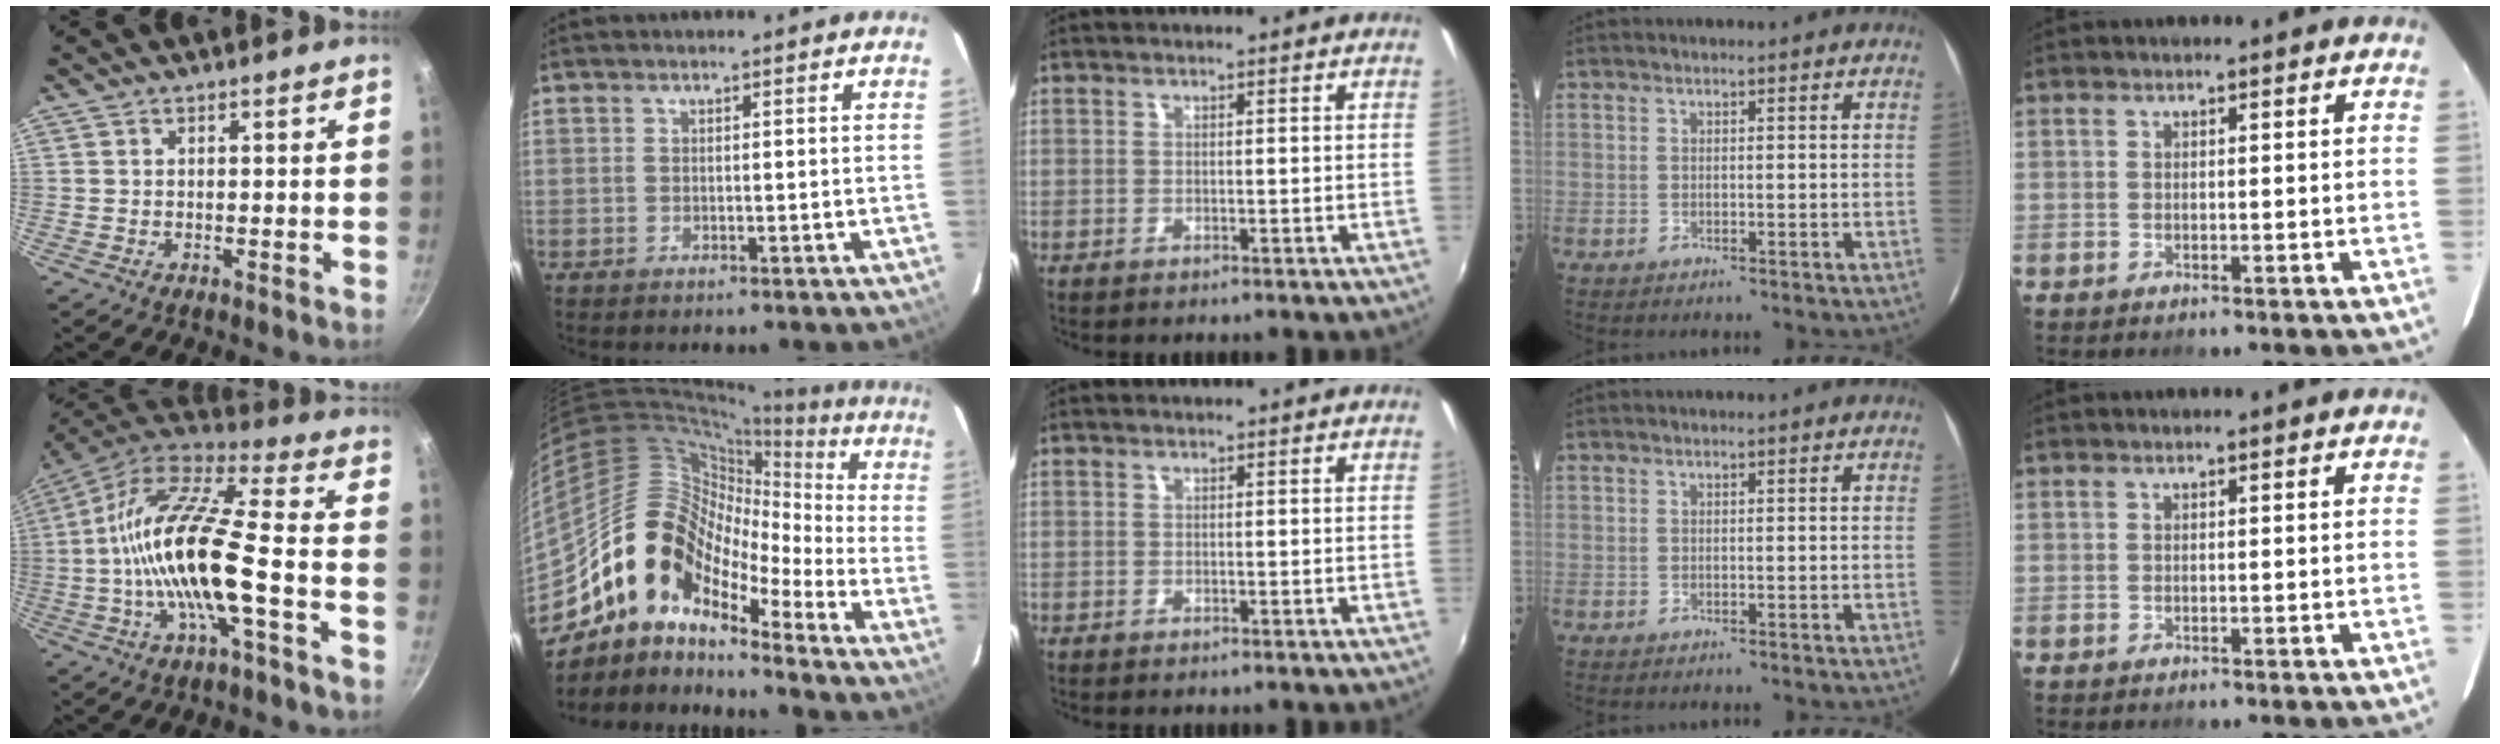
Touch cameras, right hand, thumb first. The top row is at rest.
{"thumb": {"total": 19.5, "force": [-3.9, 5.2, 18.4], "torque": [-0.342, 0.039, -0.089]}, "index": {"total": 15.4, "force": [-9.0, 9.7, 7.7], "torque": [-0.142, 0.017, -0.187]}}